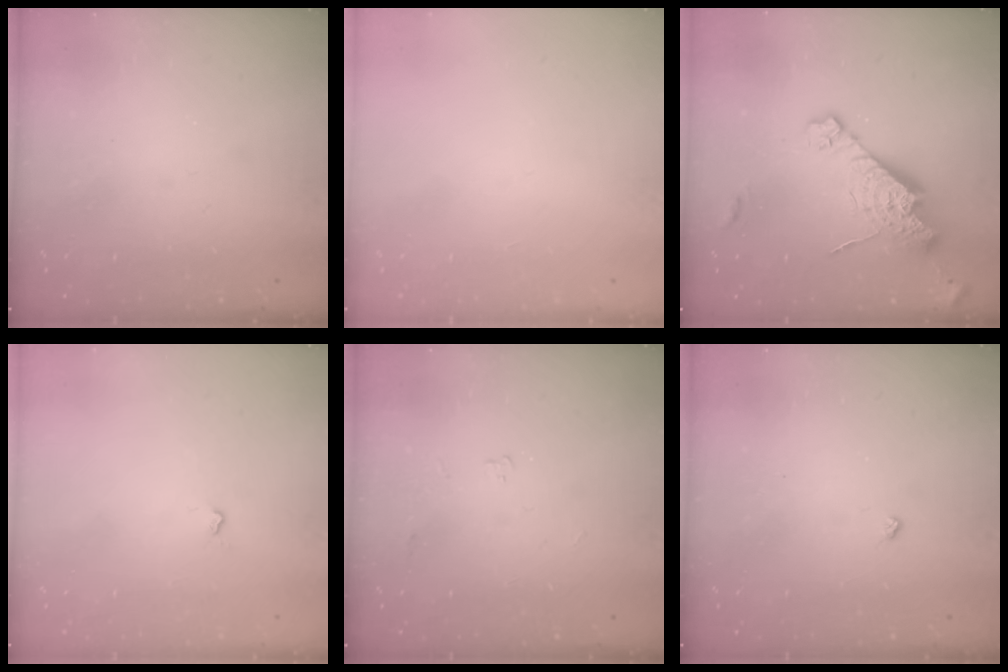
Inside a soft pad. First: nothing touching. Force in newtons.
{"total": 0.0}
{"total": 16.6, "press": 16.5, "slide": 1.5}
{"total": 1.9, "press": 1.9, "slide": 0.4}
{"total": 3.2, "press": 3.2, "slide": 0.5}
{"total": 2.1, "press": 2.1, "slide": 0.4}